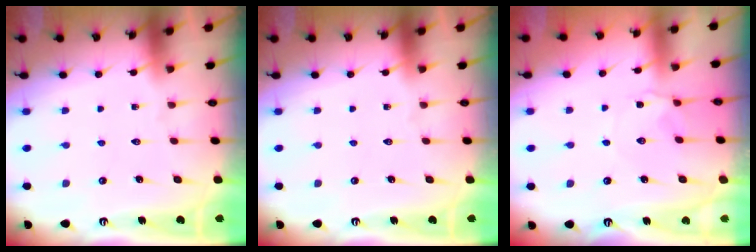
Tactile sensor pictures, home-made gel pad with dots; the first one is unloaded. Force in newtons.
{"total": 0.0}
{"total": 2.0, "press": 1.9, "slide": 0.3}